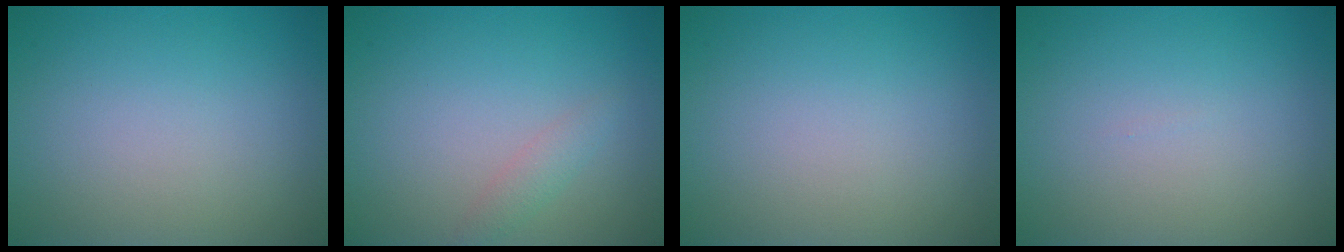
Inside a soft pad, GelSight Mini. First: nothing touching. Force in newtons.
{"total": 1.2, "press": 1.2, "slide": 0.0}
{"total": 0.0}
{"total": 0.0}